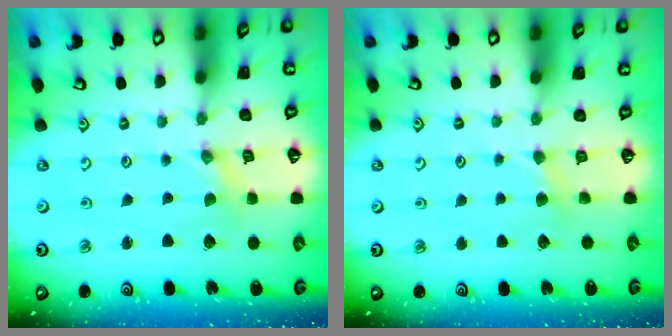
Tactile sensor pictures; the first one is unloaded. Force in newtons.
{"total": 3.0, "press": 3.0, "slide": 0.2}